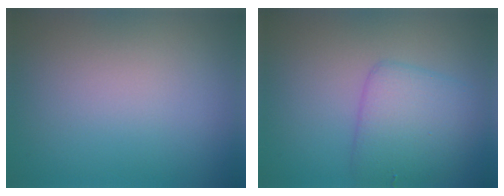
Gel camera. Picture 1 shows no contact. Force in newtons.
{"total": 4.3, "press": 4.3, "slide": 0.0}